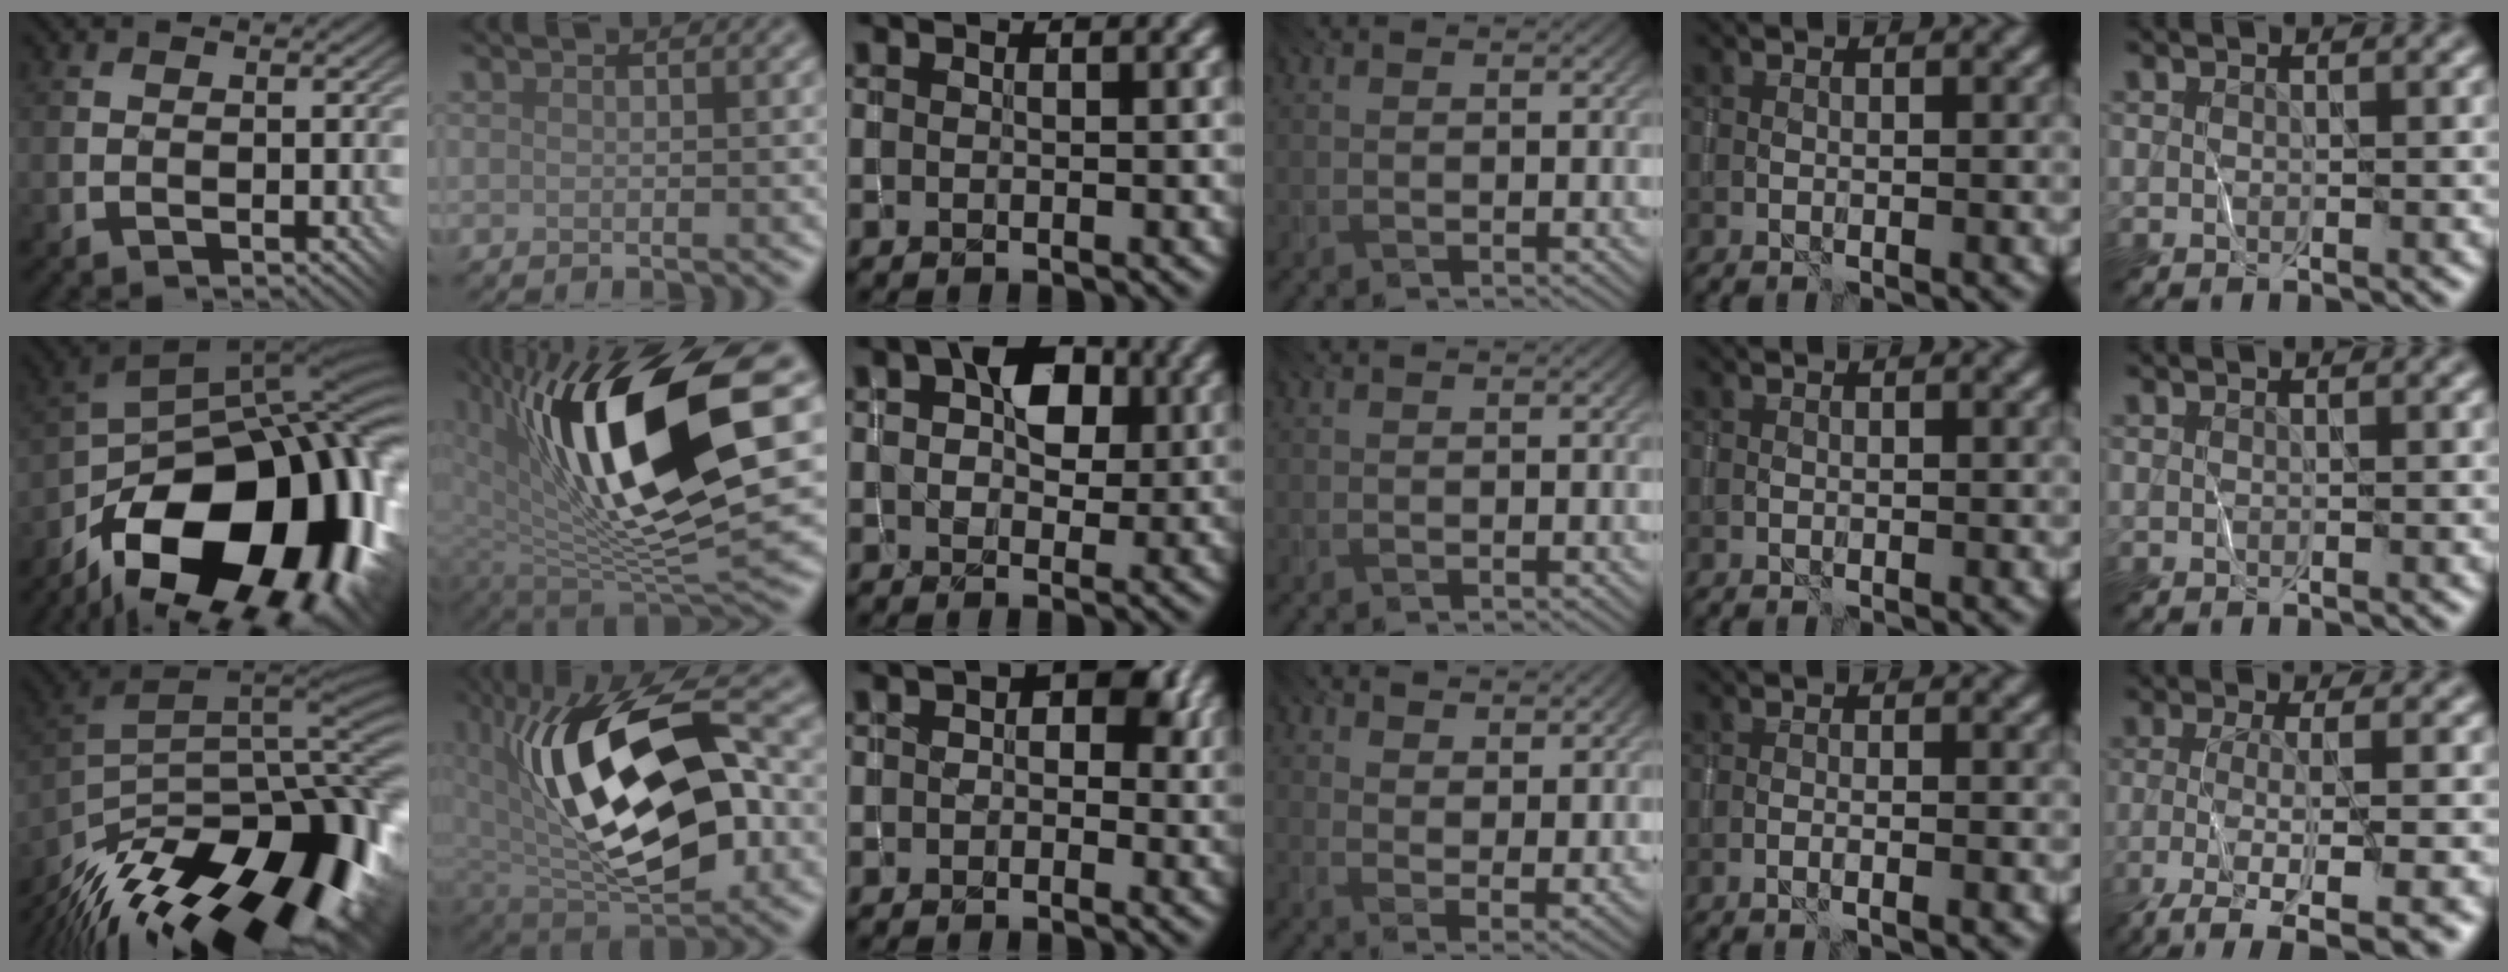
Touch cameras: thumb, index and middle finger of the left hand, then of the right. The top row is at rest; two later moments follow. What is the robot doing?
{"motion": "wrap", "object": "yarn"}